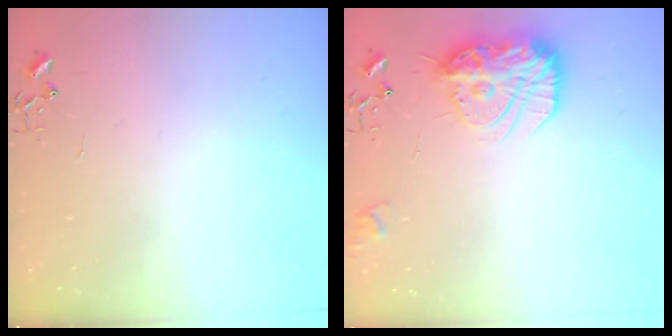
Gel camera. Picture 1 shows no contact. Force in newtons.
{"total": 16.5, "press": 16.5, "slide": 1.4}